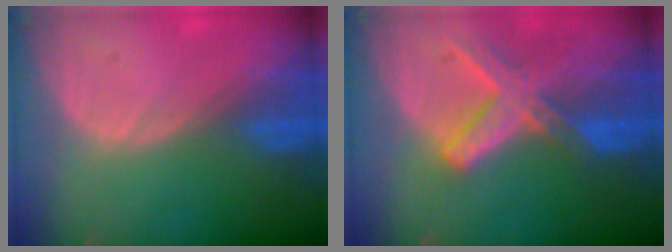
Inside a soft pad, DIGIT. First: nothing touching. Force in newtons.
{"total": 8.2, "press": 7.1, "slide": 4.0}